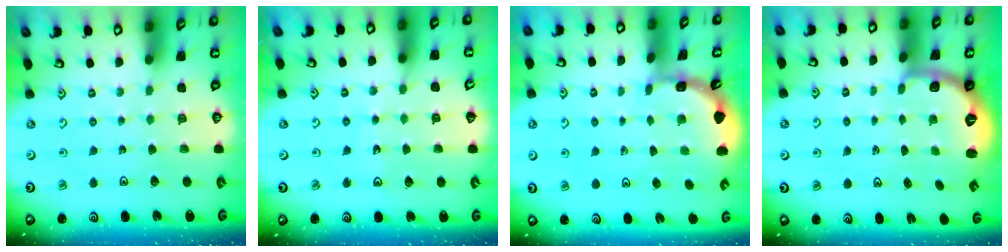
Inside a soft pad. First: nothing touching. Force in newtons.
{"total": 7.2, "press": 7.0, "slide": 1.4}
{"total": 1.8, "press": 1.8, "slide": 0.1}
{"total": 2.6, "press": 1.6, "slide": 2.1}